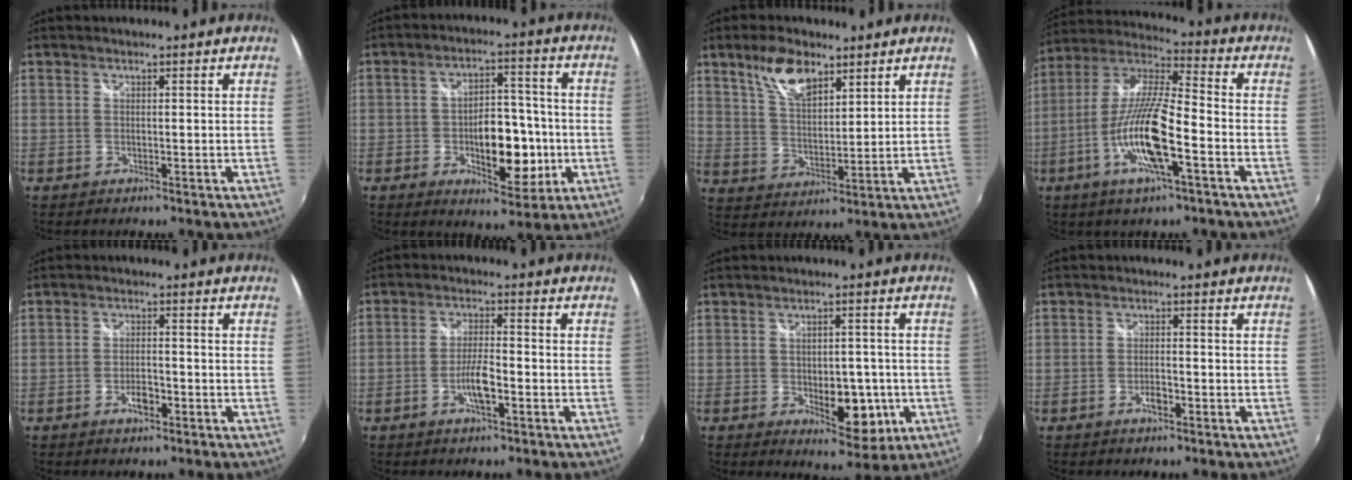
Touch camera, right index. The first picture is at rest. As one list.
[{"total": 12.1, "force": [-3.2, 6.2, 9.9], "torque": [-0.161, 0.012, -0.034]}, {"total": 9.2, "force": [5.9, 4.0, 5.8], "torque": [-0.106, 0.013, 0.115]}, {"total": 15.8, "force": [-6.3, 2.9, 14.2], "torque": [-0.284, -0.015, -0.125]}, {"total": 3.6, "force": [-1.9, 1.6, 2.6], "torque": [-0.054, -0.002, -0.034]}, {"total": 5.3, "force": [-2.3, 1.3, 4.6], "torque": [-0.093, 0.001, -0.043]}, {"total": 9.1, "force": [-2.7, 5.1, 7.1], "torque": [-0.105, -0.010, -0.026]}, {"total": 2.7, "force": [-1.5, 1.0, 2.0], "torque": [-0.043, -0.001, -0.029]}]